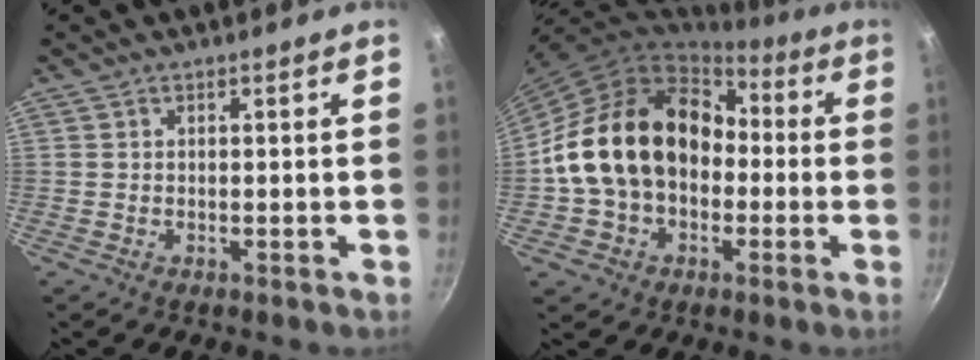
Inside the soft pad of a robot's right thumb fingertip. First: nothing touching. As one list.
[{"total": 20.1, "force": [-0.6, 15.3, 13.0], "torque": [-0.200, 0.060, -0.009]}]